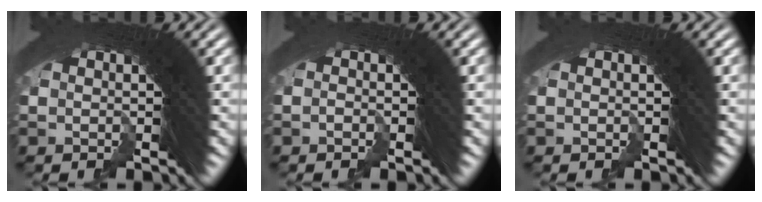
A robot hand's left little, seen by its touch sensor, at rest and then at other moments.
{"total": 1.0, "force": [-0.9, -0.3, -0.3], "torque": [0.011, 0.005, -0.020]}
{"total": 0.0}